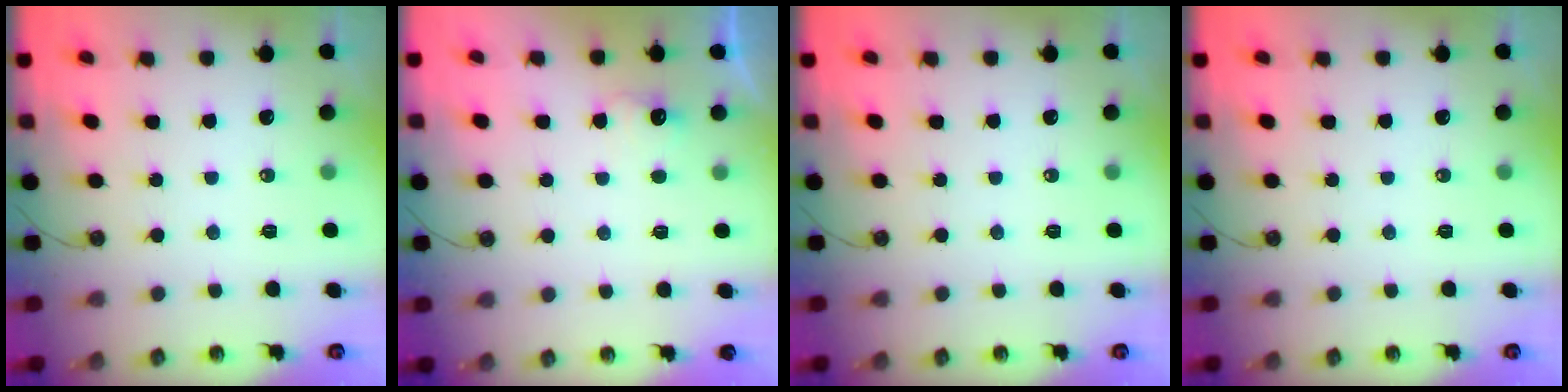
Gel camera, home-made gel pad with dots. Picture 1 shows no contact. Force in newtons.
{"total": 5.2, "press": 5.2, "slide": 0.8}
{"total": 0.0}
{"total": 0.0}